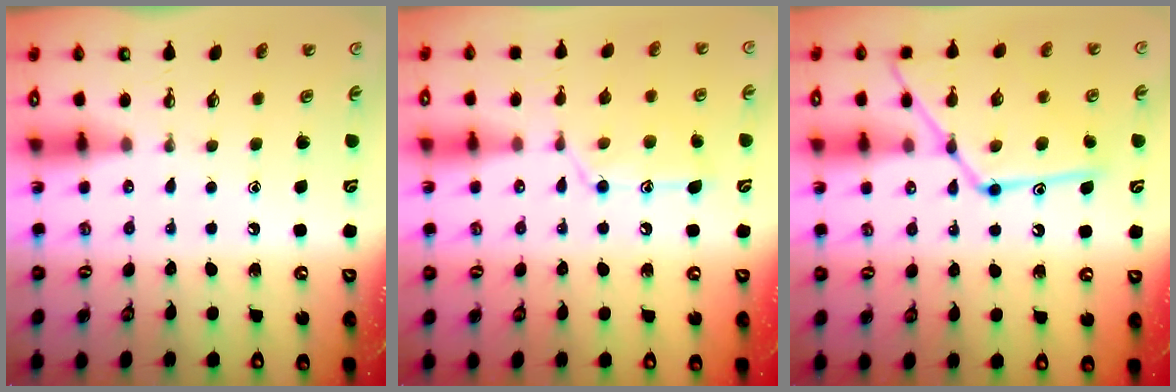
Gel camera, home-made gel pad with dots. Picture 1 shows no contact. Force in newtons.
{"total": 13.7, "press": 13.7, "slide": 0.9}
{"total": 17.0, "press": 16.9, "slide": 1.2}